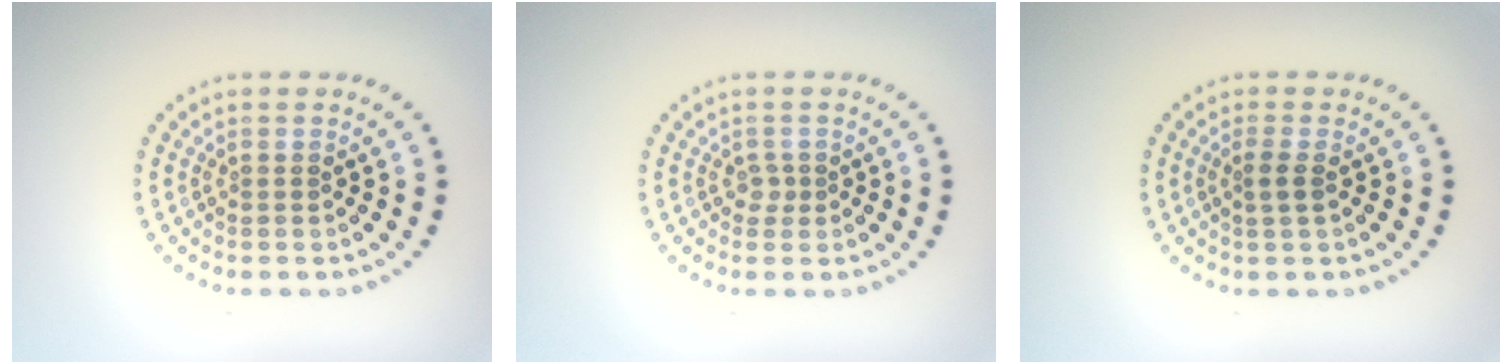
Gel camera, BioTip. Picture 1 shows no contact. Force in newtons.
{"total": 0.9, "press": 0.8, "slide": 0.5}
{"total": 1.3, "press": 1.1, "slide": 0.6}